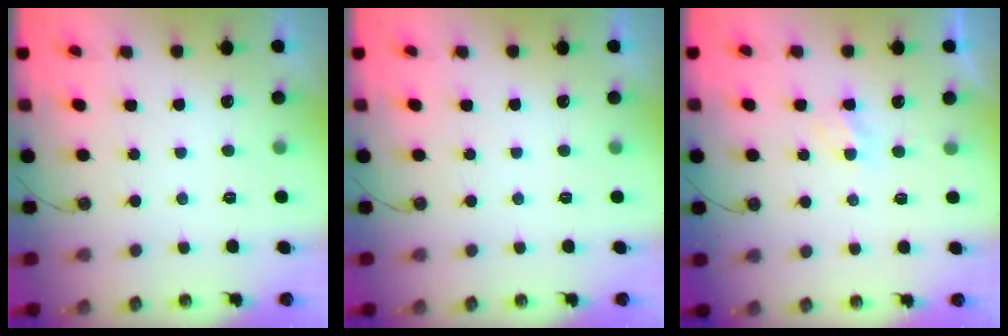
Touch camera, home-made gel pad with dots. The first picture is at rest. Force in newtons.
{"total": 0.0}
{"total": 2.8, "press": 2.8, "slide": 0.2}